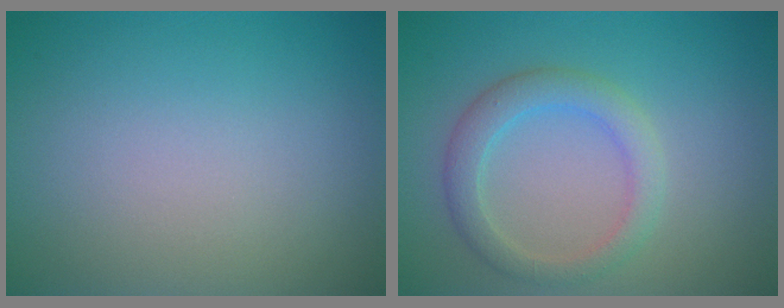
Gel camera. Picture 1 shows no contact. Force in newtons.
{"total": 3.1, "press": 3.1, "slide": 0.1}